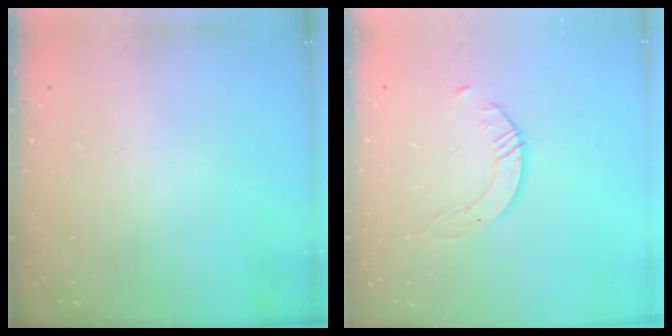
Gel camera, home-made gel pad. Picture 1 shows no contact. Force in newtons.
{"total": 1.7, "press": 1.7, "slide": 0.2}